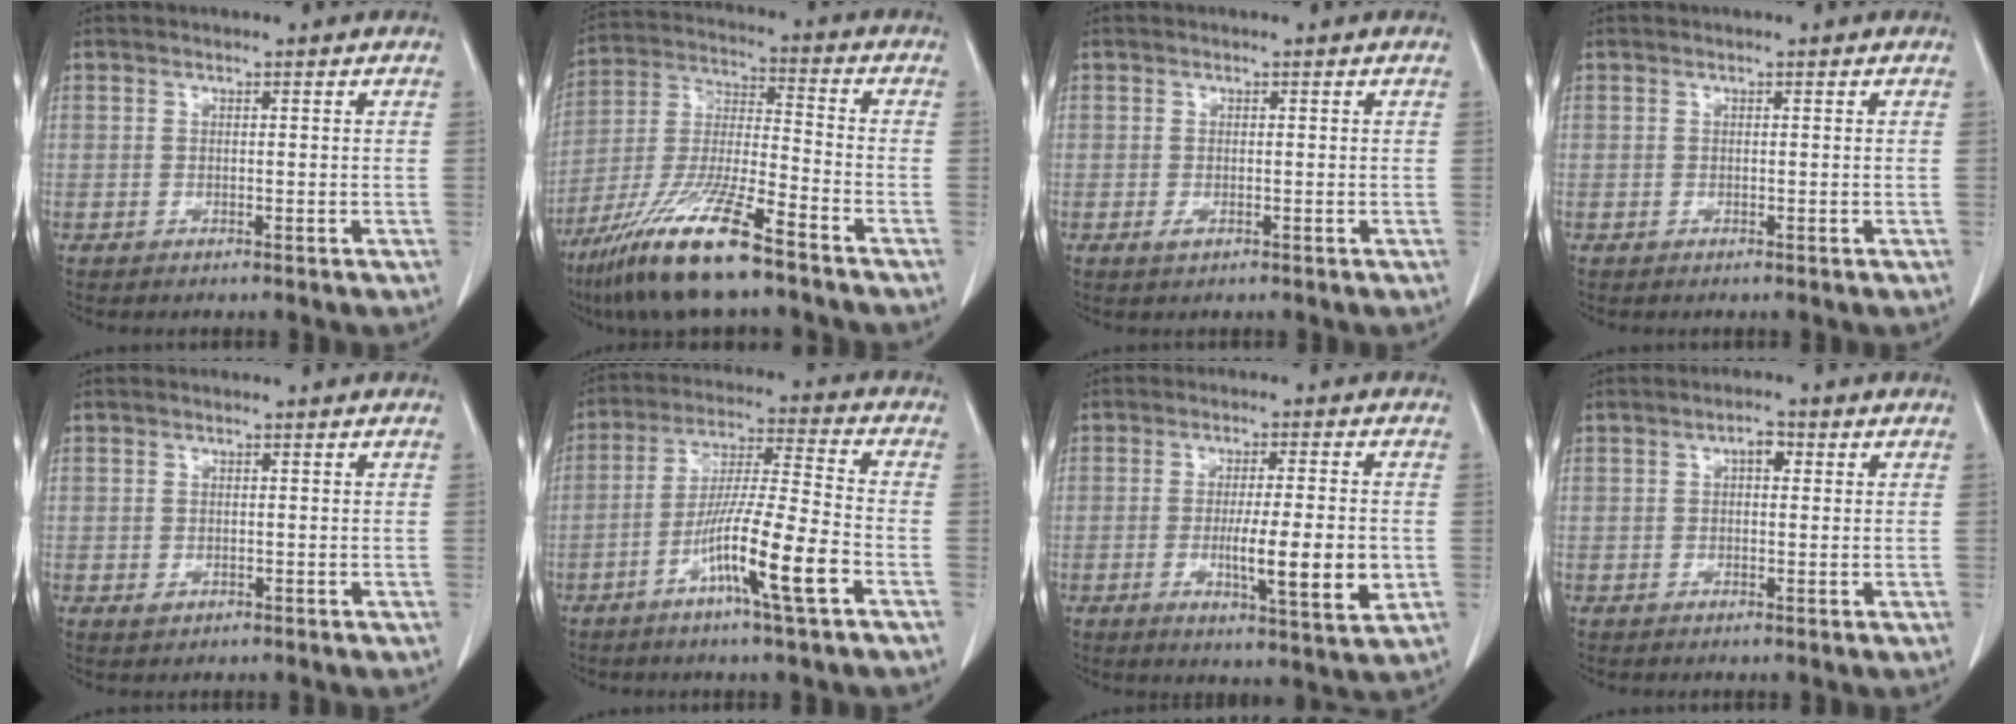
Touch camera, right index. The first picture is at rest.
{"total": 15.5, "force": [-10.6, 1.4, 11.3], "torque": [-0.240, -0.032, -0.199]}
{"total": 0.9, "force": [-0.3, 0.5, 0.7], "torque": [-0.010, -0.001, 0.001]}
{"total": 0.0}
{"total": 1.0, "force": [-0.2, 0.9, 0.4], "torque": [-0.002, 0.002, 0.004]}
{"total": 12.0, "force": [-5.4, -0.3, 10.8], "torque": [-0.199, -0.005, -0.100]}
{"total": 9.9, "force": [-1.8, 0.7, 9.7], "torque": [-0.150, -0.020, -0.028]}
{"total": 2.1, "force": [0.6, 1.1, 1.7], "torque": [-0.026, 0.009, 0.006]}